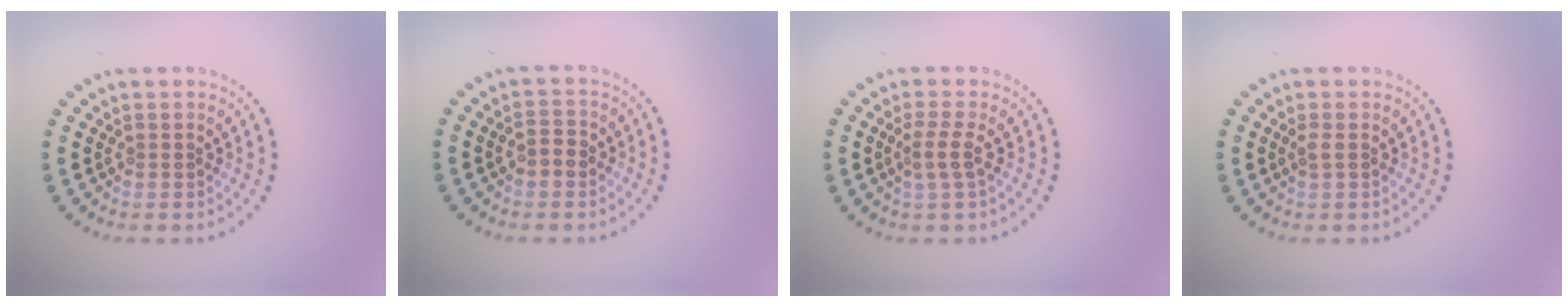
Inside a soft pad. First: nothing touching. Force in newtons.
{"total": 1.7, "press": 1.7, "slide": 0.3}
{"total": 2.0, "press": 1.5, "slide": 1.3}
{"total": 0.8, "press": 0.6, "slide": 0.5}